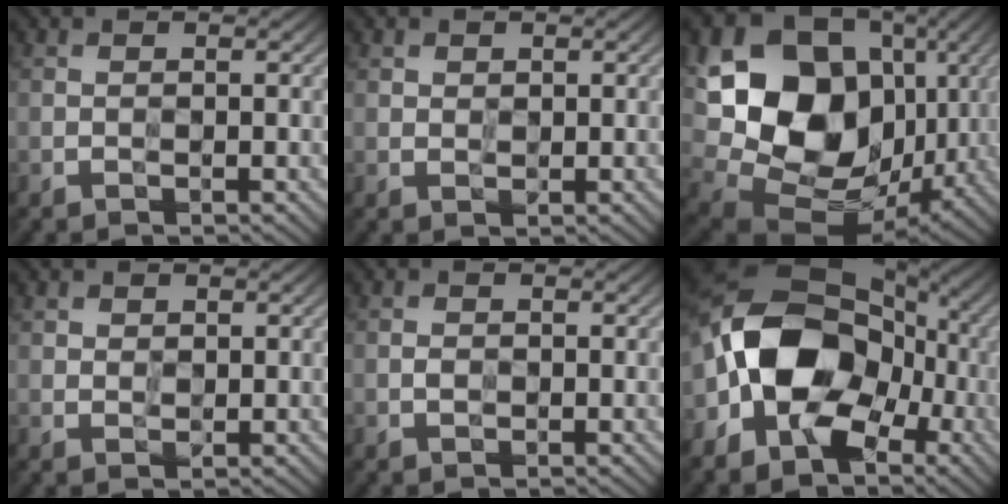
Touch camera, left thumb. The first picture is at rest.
{"total": 1.2, "force": [0.7, 0.9, 0.4], "torque": [-0.008, -0.002, 0.013]}
{"total": 20.4, "force": [3.3, 15.8, 12.5], "torque": [-0.281, -0.023, 0.084]}
{"total": 1.6, "force": [0.9, 1.2, 0.5], "torque": [-0.013, -0.002, 0.015]}
{"total": 0.9, "force": [-0.1, 0.7, 0.6], "torque": [-0.012, -0.001, -0.005]}
{"total": 15.7, "force": [-3.7, 10.8, 10.8], "torque": [-0.199, -0.002, -0.083]}